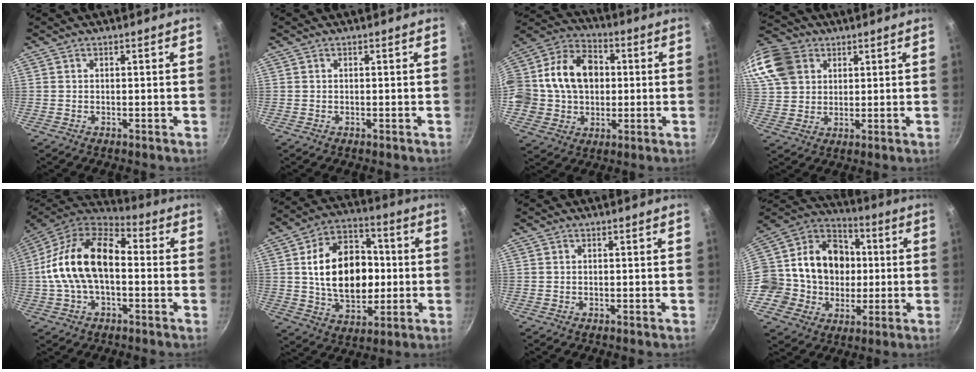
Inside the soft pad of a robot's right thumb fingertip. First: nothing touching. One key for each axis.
{"total": 0.0}
{"total": 19.9, "fx": 1.6, "fy": 15.8, "fz": 12.1, "tx": -0.210, "ty": 0.036, "tz": 0.019}
{"total": 18.5, "fx": 7.6, "fy": 14.4, "fz": 8.8, "tx": -0.209, "ty": 0.025, "tz": 0.148}
{"total": 19.4, "fx": -0.7, "fy": 11.3, "fz": 15.7, "tx": -0.274, "ty": 0.041, "tz": -0.030}
{"total": 19.4, "fx": 0.6, "fy": 13.5, "fz": 13.9, "tx": -0.187, "ty": 0.026, "tz": 0.012}
{"total": 0.0}
{"total": 21.1, "fx": 0.6, "fy": 18.8, "fz": 9.7, "tx": -0.151, "ty": 0.042, "tz": 0.012}